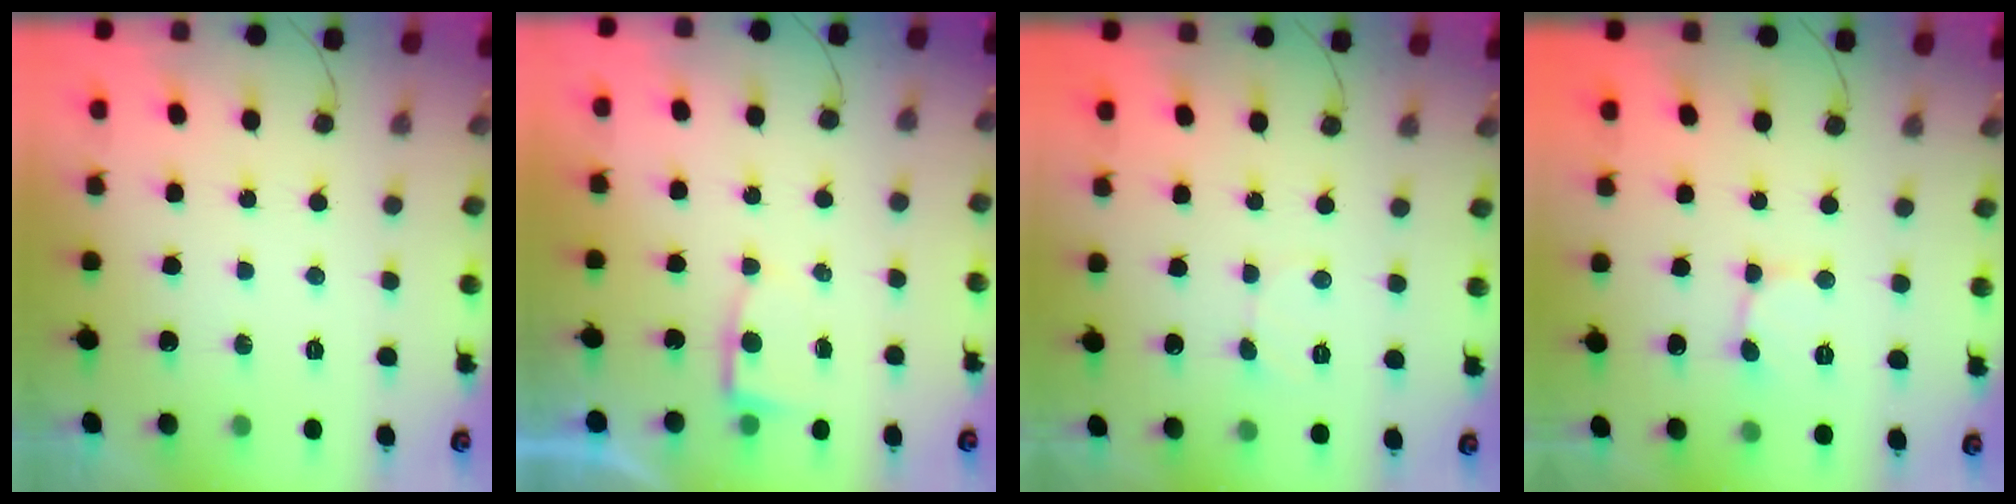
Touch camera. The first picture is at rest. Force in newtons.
{"total": 2.6, "press": 2.6, "slide": 0.3}
{"total": 2.9, "press": 2.9, "slide": 0.3}
{"total": 2.3, "press": 2.3, "slide": 0.2}